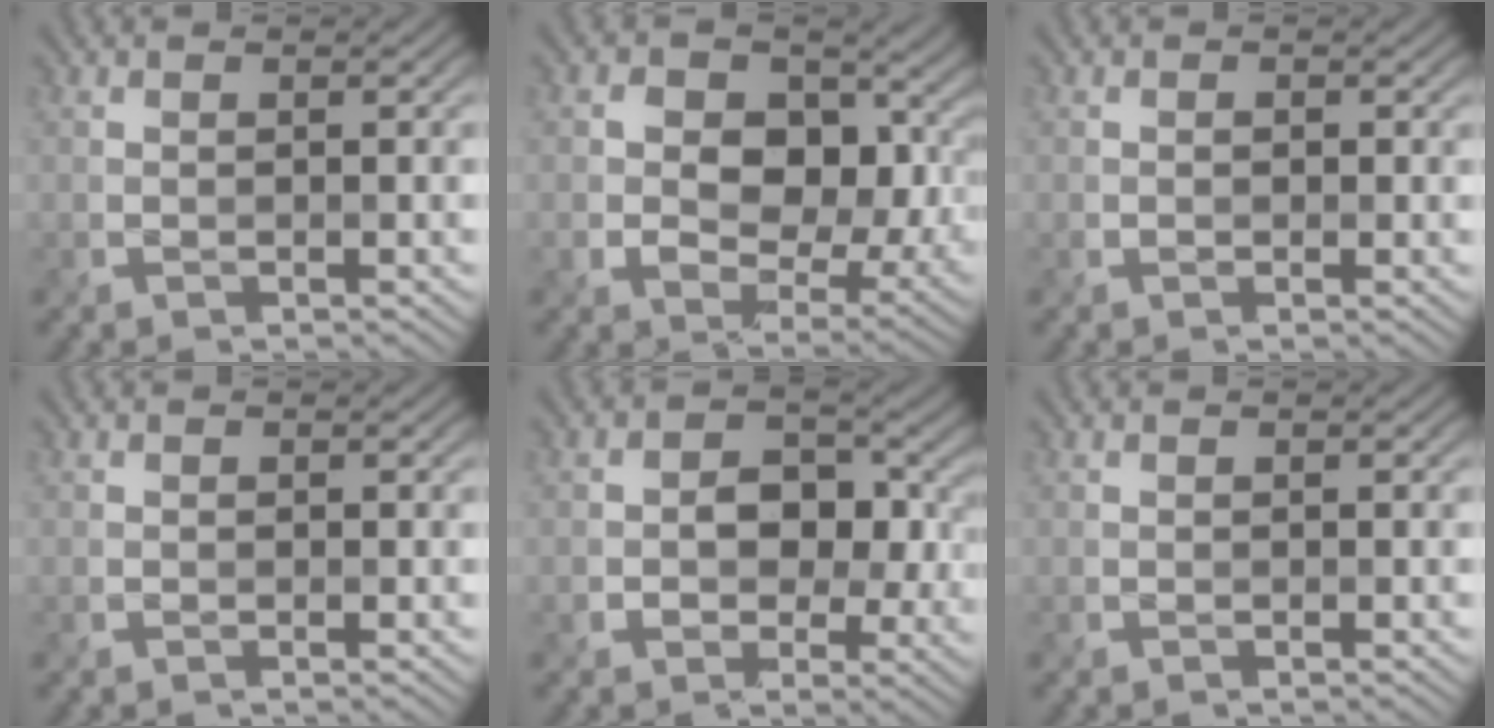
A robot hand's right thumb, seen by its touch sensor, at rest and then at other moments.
{"total": 13.2, "force": [1.6, 9.4, 9.0], "torque": [-0.135, -0.007, 0.030]}
{"total": 0.8, "force": [0.0, 0.7, 0.3], "torque": [-0.001, -0.005, 0.004]}
{"total": 0.0}
{"total": 6.8, "force": [0.1, 5.4, 4.1], "torque": [-0.061, -0.008, -0.008]}
{"total": 0.0}